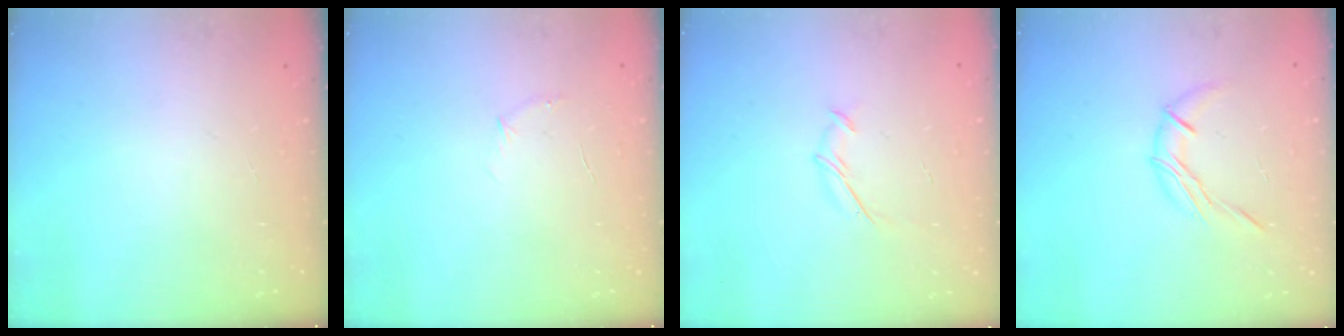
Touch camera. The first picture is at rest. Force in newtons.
{"total": 4.0, "press": 3.8, "slide": 1.1}
{"total": 5.5, "press": 5.5, "slide": 0.8}
{"total": 7.7, "press": 7.7, "slide": 0.4}